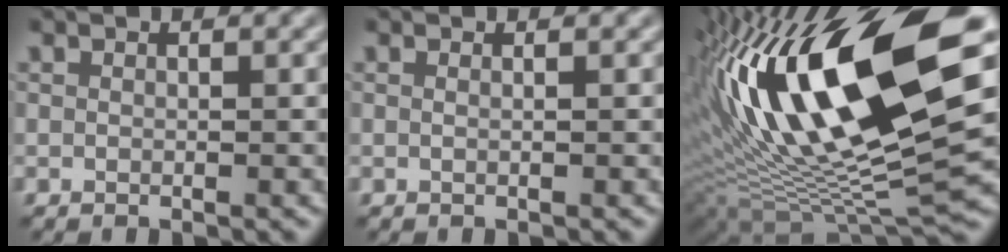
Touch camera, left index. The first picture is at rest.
{"total": 0.7, "force": [0.2, 0.3, 0.6], "torque": [-0.006, -0.003, -0.008]}
{"total": 18.0, "force": [4.9, 5.8, 16.4], "torque": [-0.292, 0.010, 0.081]}